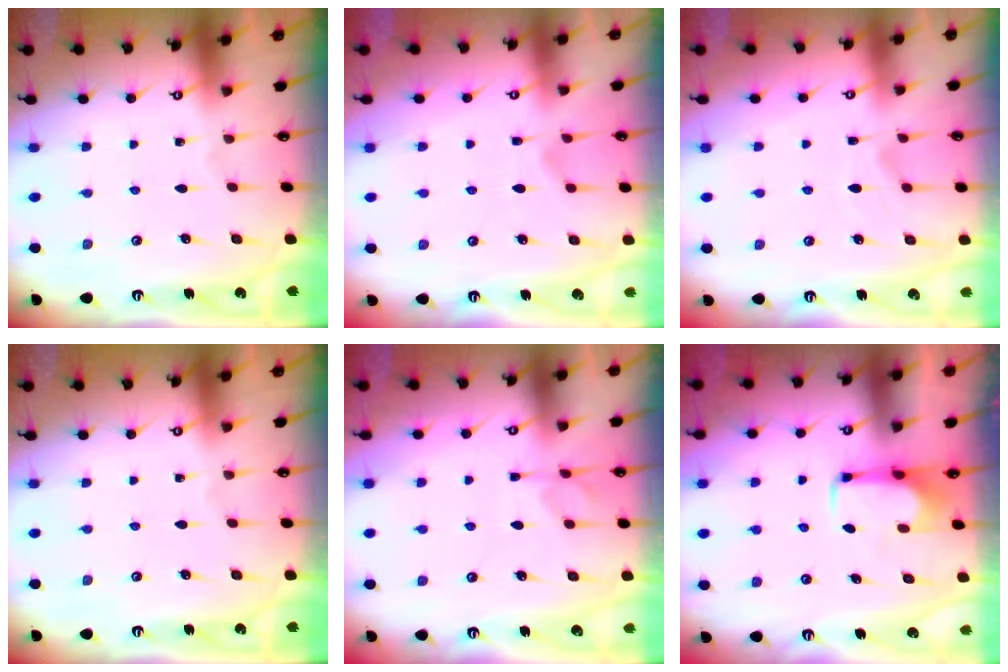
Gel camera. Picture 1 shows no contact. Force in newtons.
{"total": 1.9, "press": 1.3, "slide": 1.3}
{"total": 2.2, "press": 1.9, "slide": 1.2}
{"total": 0.0}
{"total": 2.3, "press": 1.9, "slide": 1.3}
{"total": 1.9, "press": 1.9, "slide": 0.2}